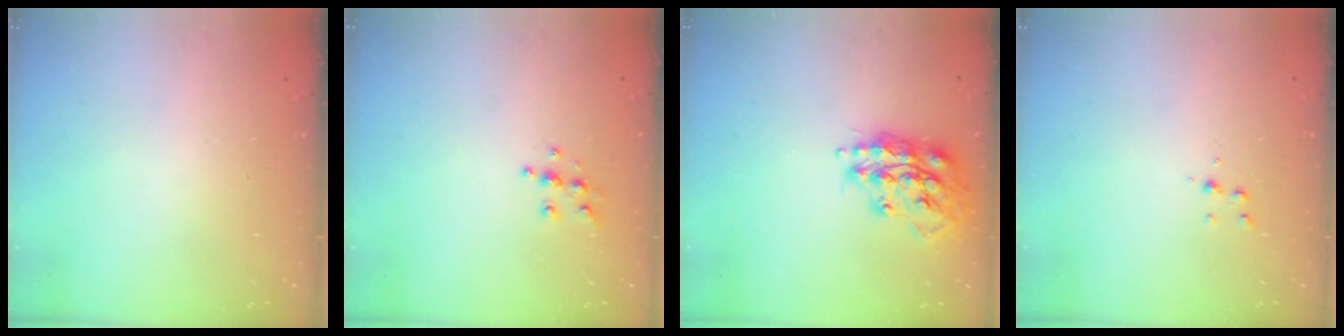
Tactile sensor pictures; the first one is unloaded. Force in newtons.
{"total": 5.9, "press": 5.9, "slide": 0.6}
{"total": 16.2, "press": 16.2, "slide": 1.4}
{"total": 4.4, "press": 4.3, "slide": 0.4}